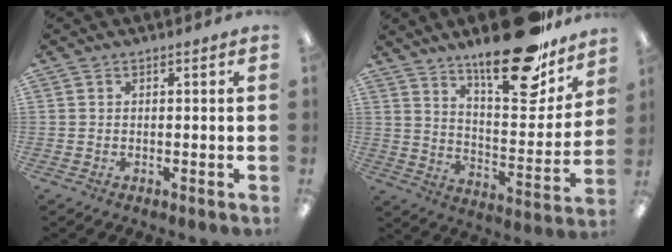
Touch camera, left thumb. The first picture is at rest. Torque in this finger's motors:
{"motor_torque": [2.11, 1.13, 1.64, -1.13, 0.31]}